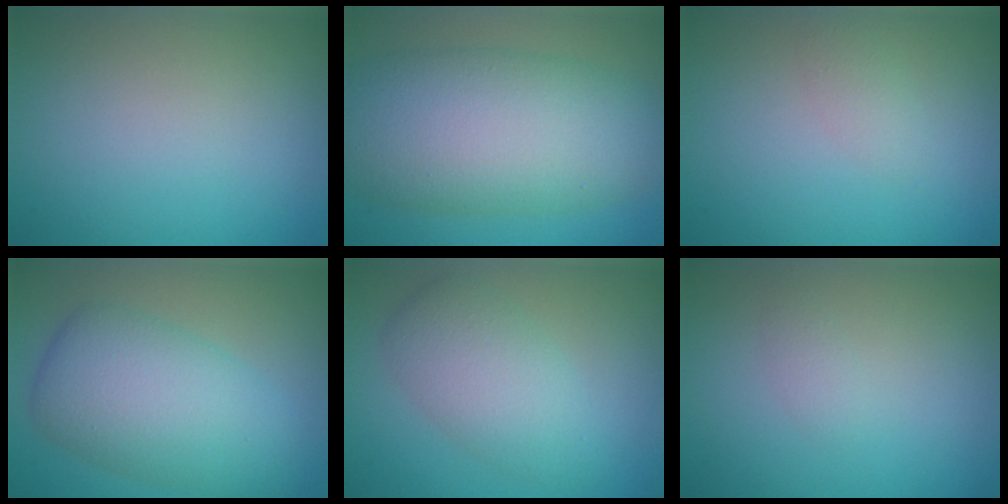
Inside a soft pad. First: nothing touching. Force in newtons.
{"total": 11.4, "press": 11.4, "slide": 0.5}
{"total": 1.1, "press": 1.1, "slide": 0.1}
{"total": 7.5, "press": 7.5, "slide": 0.4}
{"total": 4.5, "press": 4.5, "slide": 0.2}
{"total": 0.8, "press": 0.8, "slide": 0.0}